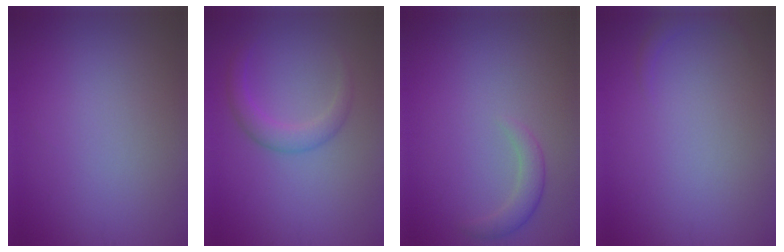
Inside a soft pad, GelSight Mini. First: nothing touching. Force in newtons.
{"total": 2.3, "press": 2.3, "slide": 0.1}
{"total": 1.8, "press": 1.7, "slide": 0.2}
{"total": 0.8, "press": 0.8, "slide": 0.0}